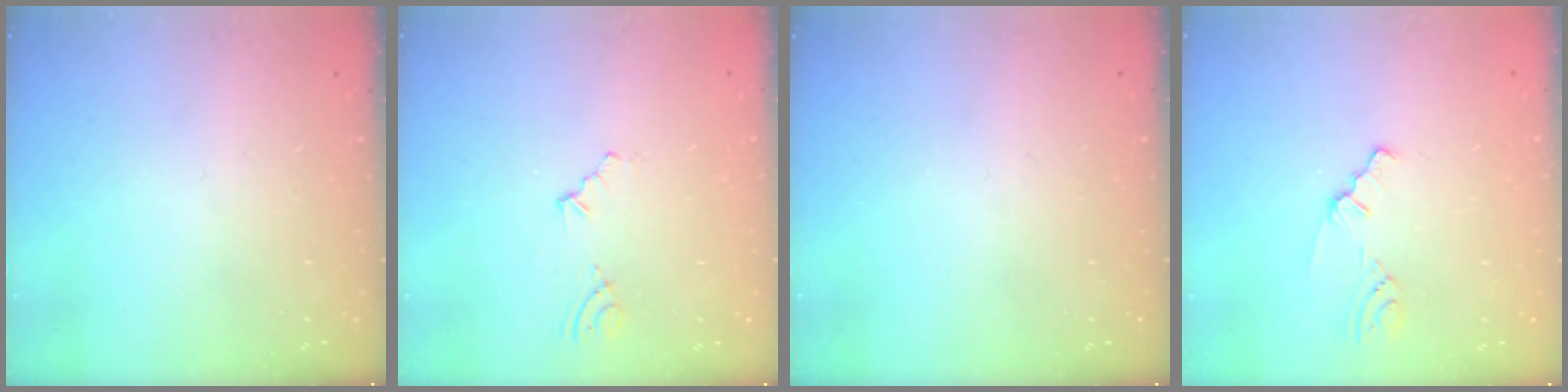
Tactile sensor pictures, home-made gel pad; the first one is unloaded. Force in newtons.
{"total": 2.7, "press": 1.9, "slide": 2.0}
{"total": 0.0}
{"total": 0.8, "press": 0.8, "slide": 0.1}